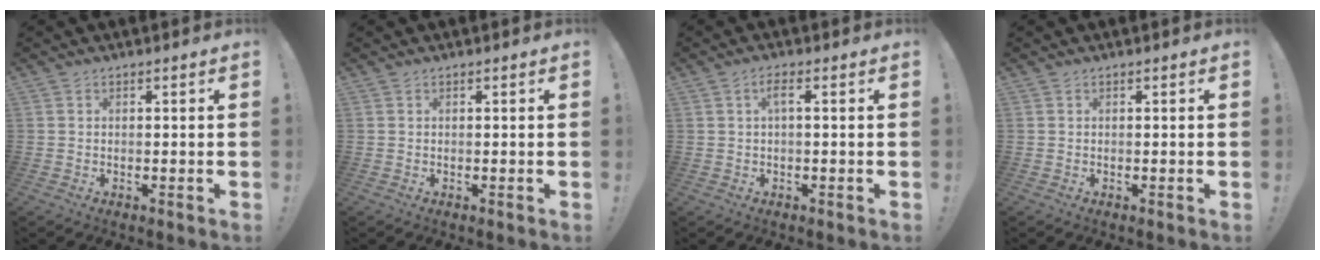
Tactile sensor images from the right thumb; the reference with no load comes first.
{"total": 0.0}
{"total": 2.7, "force": [0.4, 0.4, 2.6], "torque": [-0.051, 0.005, 0.003]}
{"total": 0.0}